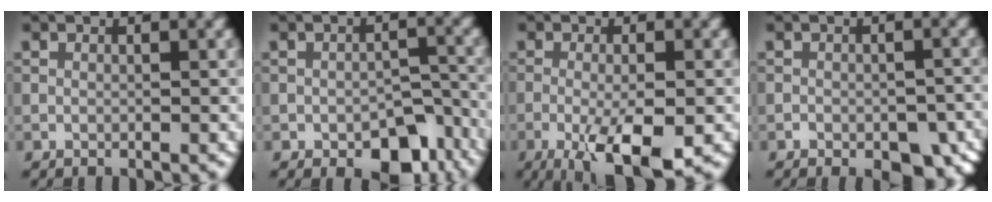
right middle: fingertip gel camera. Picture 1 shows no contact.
{"total": 5.8, "force": [-3.2, 3.2, 3.5], "torque": [-0.037, -0.009, -0.039]}
{"total": 7.0, "force": [-3.0, 1.9, 6.0], "torque": [-0.105, -0.008, -0.050]}
{"total": 6.1, "force": [-4.0, 3.3, 3.3], "torque": [-0.026, -0.001, -0.043]}